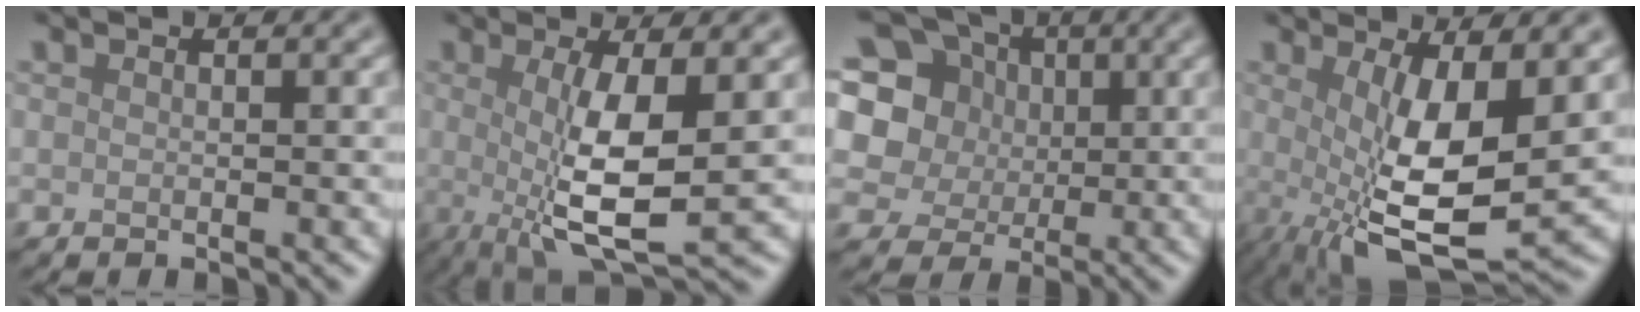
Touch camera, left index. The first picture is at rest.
{"total": 7.0, "force": [0.1, 1.8, 6.8], "torque": [-0.122, -0.012, 0.003]}
{"total": 13.4, "force": [4.4, 11.2, 5.8], "torque": [-0.151, 0.047, 0.070]}
{"total": 8.8, "force": [0.0, 2.8, 8.3], "torque": [-0.155, -0.018, 0.006]}